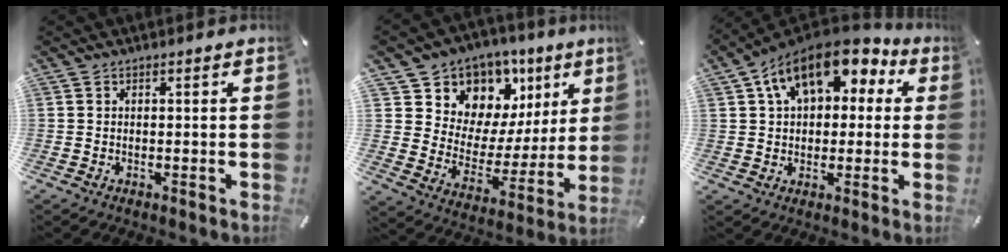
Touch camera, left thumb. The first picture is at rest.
{"total": 9.7, "force": [6.8, 7.0, -0.2], "torque": [-0.001, -0.089, 0.120]}
{"total": 13.0, "force": [6.1, 8.7, 7.6], "torque": [-0.133, -0.021, 0.110]}